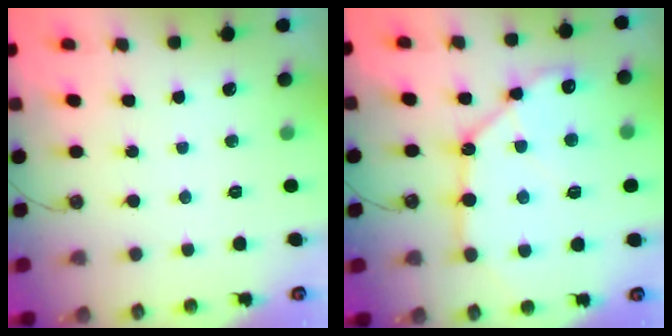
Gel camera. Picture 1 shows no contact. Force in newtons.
{"total": 14.1, "press": 14.0, "slide": 1.8}